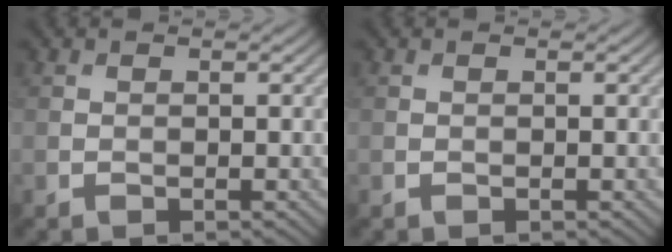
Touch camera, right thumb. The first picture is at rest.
{"total": 0.0}